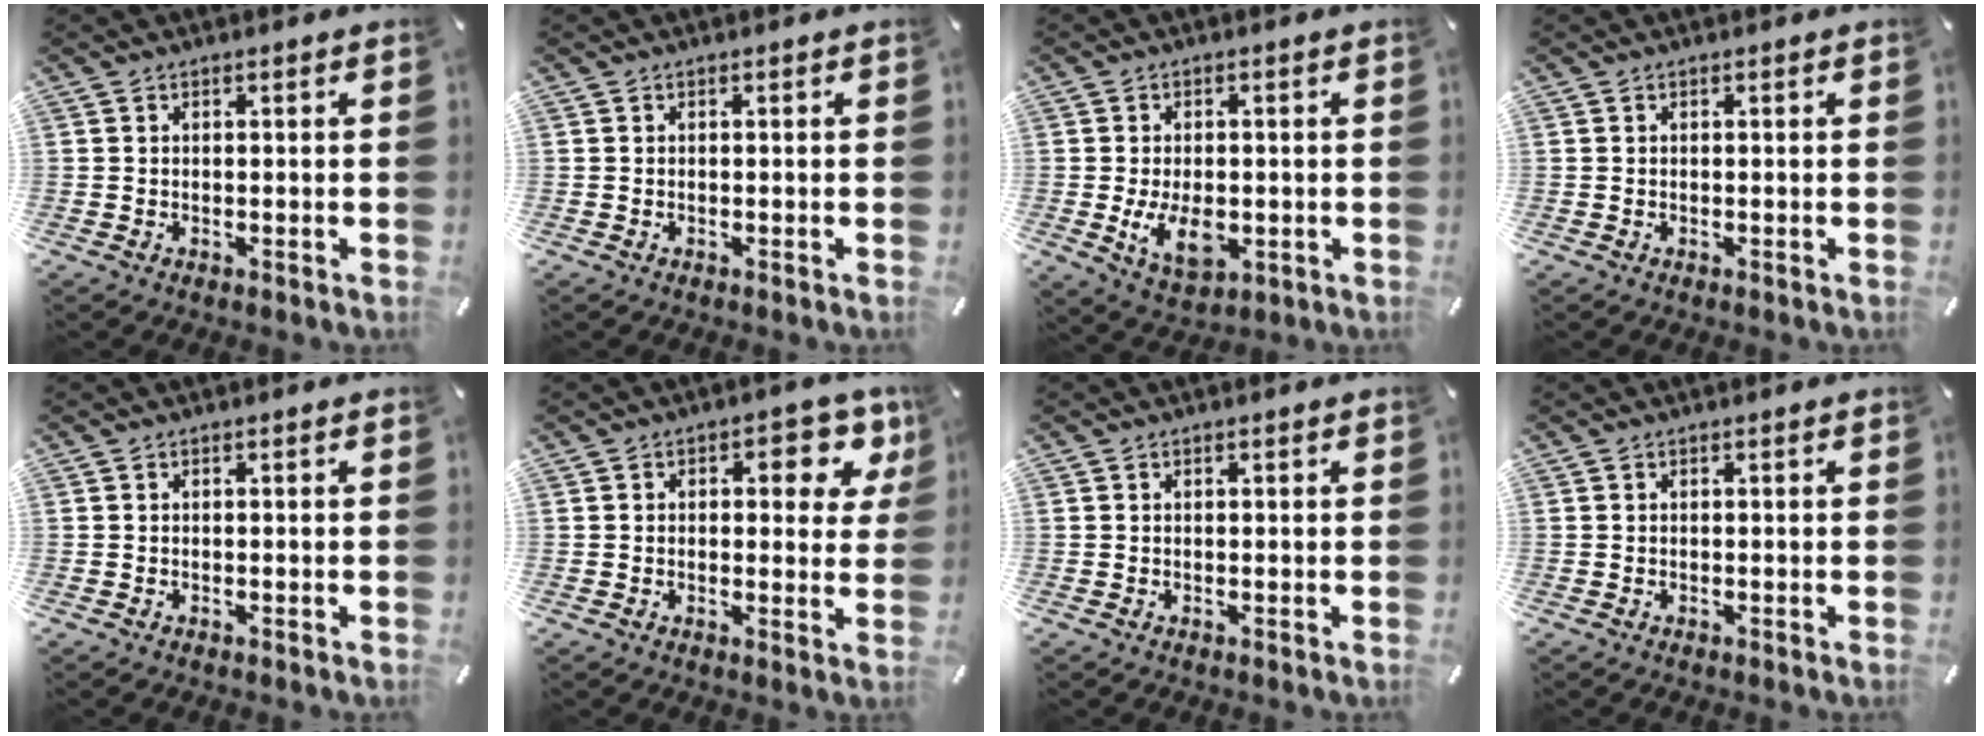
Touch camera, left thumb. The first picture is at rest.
{"total": 0.0}
{"total": 8.8, "force": [-1.3, 5.4, 6.8], "torque": [-0.127, -0.012, -0.025]}
{"total": 0.0}
{"total": 0.0}
{"total": 7.9, "force": [3.2, 4.1, 5.9], "torque": [-0.066, -0.015, 0.046]}
{"total": 0.0}
{"total": 0.0}